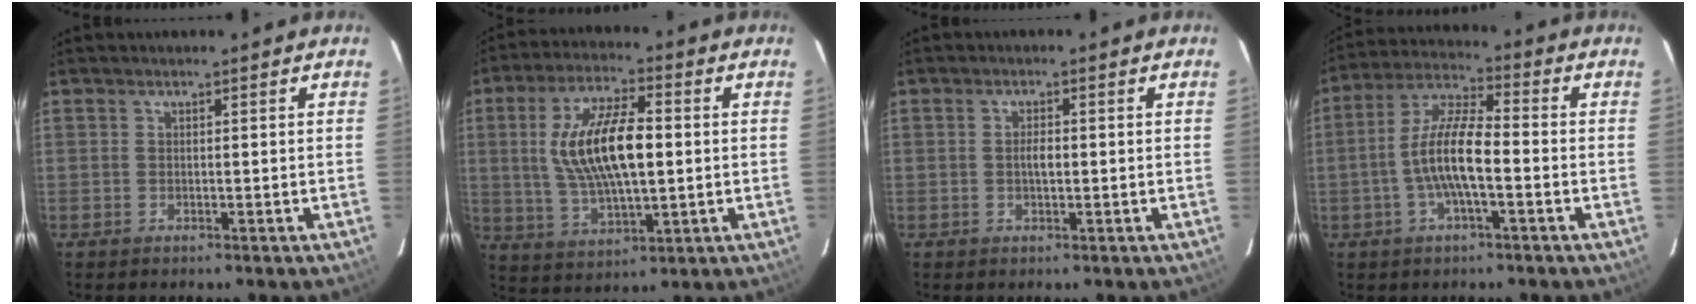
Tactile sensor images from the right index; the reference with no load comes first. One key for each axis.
{"total": 15.3, "fx": 1.4, "fy": 5.8, "fz": 14.0, "tx": -0.269, "ty": 0.006, "tz": 0.032}
{"total": 2.0, "fx": -0.1, "fy": 0.8, "fz": 1.8, "tx": -0.034, "ty": 0.003, "tz": -0.003}
{"total": 10.5, "fx": -2.6, "fy": 2.6, "fz": 9.8, "tx": -0.204, "ty": 0.006, "tz": -0.051}